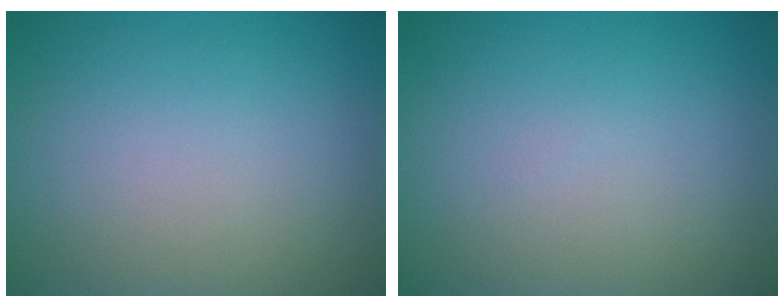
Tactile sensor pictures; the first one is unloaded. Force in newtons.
{"total": 0.0}